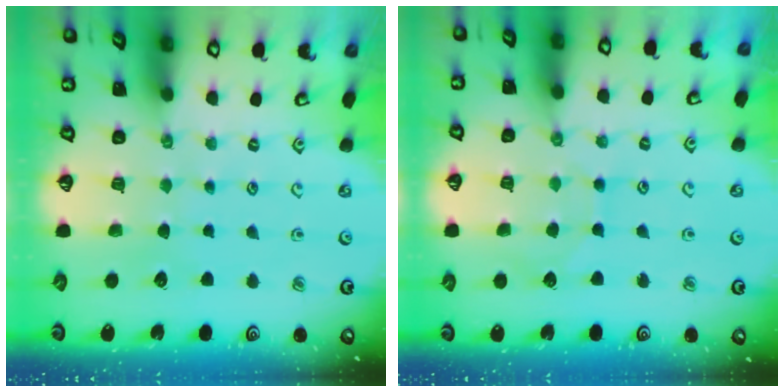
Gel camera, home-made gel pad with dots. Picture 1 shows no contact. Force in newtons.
{"total": 5.1, "press": 5.1, "slide": 0.2}